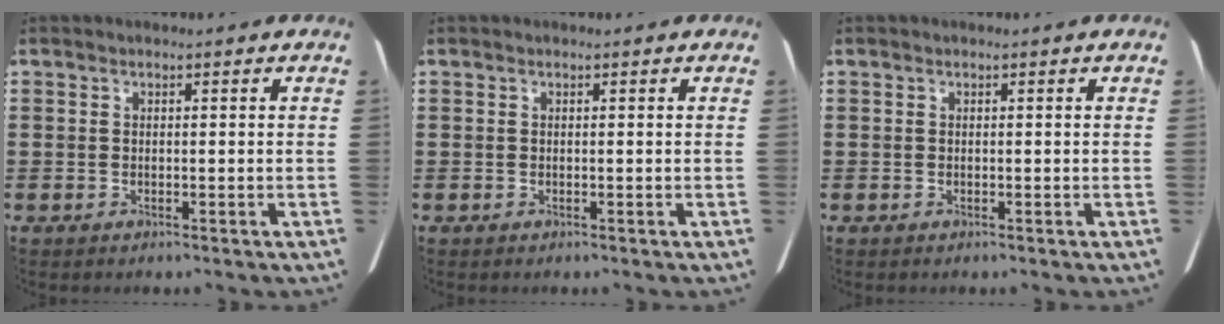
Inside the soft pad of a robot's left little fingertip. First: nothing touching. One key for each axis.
{"total": 0.0}
{"total": 0.0}